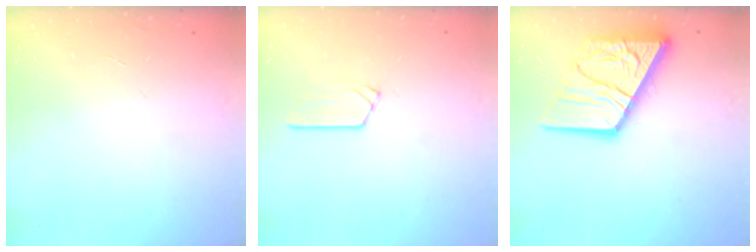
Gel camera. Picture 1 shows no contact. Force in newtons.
{"total": 5.8, "press": 5.8, "slide": 0.3}
{"total": 16.1, "press": 16.0, "slide": 1.6}